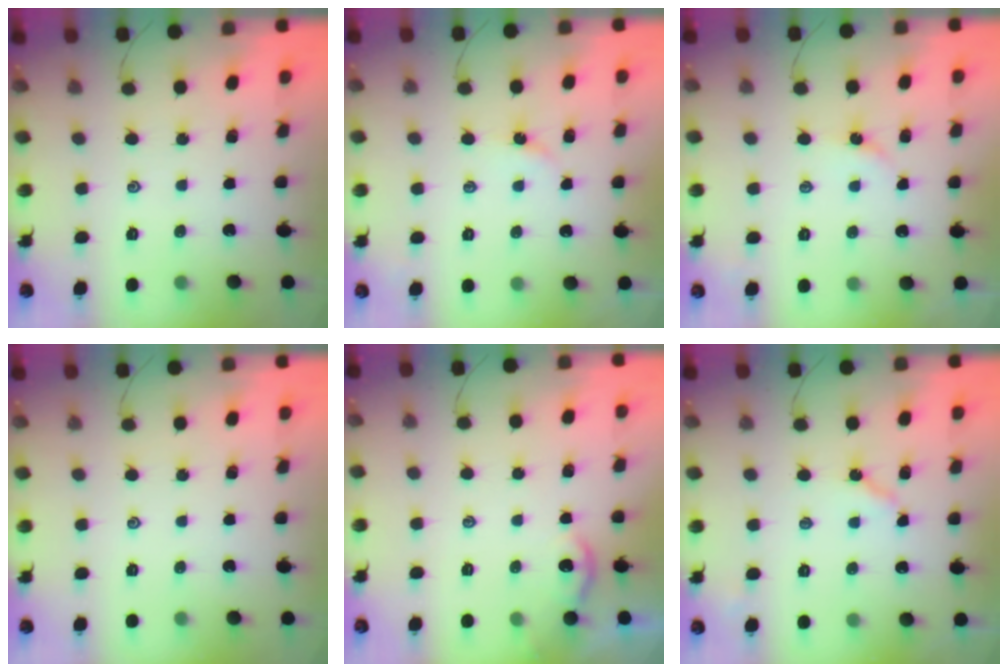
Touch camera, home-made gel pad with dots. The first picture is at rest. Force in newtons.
{"total": 1.9, "press": 1.9, "slide": 0.3}
{"total": 2.0, "press": 1.9, "slide": 0.3}
{"total": 0.0}
{"total": 2.0, "press": 1.9, "slide": 0.5}
{"total": 5.8, "press": 5.8, "slide": 0.4}